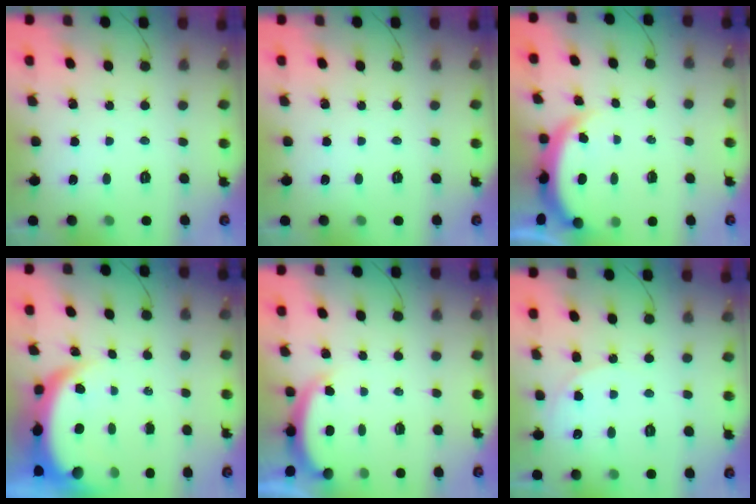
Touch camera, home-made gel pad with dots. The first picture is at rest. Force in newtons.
{"total": 0.0}
{"total": 4.3, "press": 4.3, "slide": 0.3}
{"total": 8.8, "press": 8.7, "slide": 1.2}
{"total": 2.2, "press": 2.2, "slide": 0.5}
{"total": 5.0, "press": 5.0, "slide": 0.6}